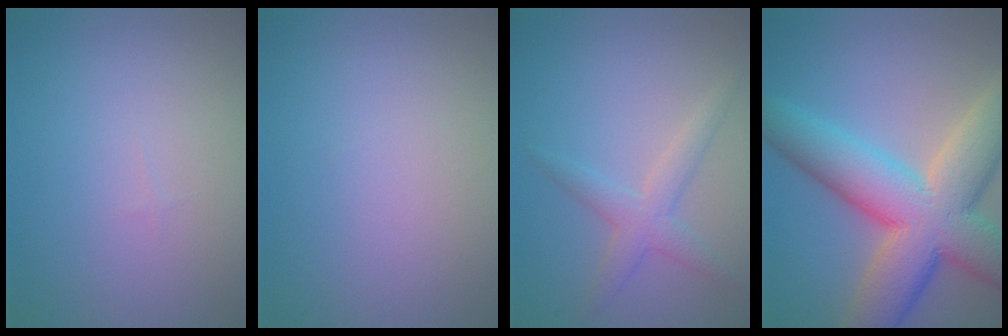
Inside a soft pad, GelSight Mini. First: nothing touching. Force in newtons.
{"total": 0.0}
{"total": 1.7, "press": 1.7, "slide": 0.2}
{"total": 12.6, "press": 12.5, "slide": 0.7}